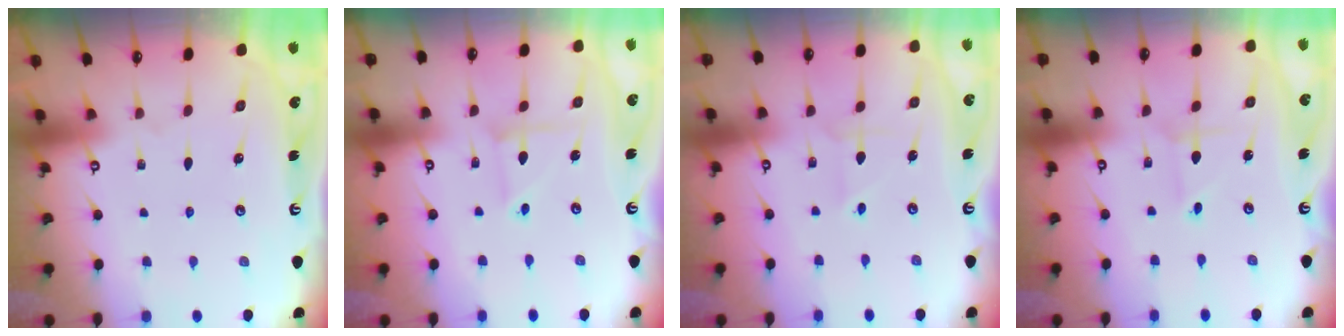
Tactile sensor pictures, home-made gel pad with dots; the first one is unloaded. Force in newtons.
{"total": 3.9, "press": 3.9, "slide": 0.4}
{"total": 3.0, "press": 3.0, "slide": 0.2}
{"total": 1.1, "press": 1.1, "slide": 0.1}